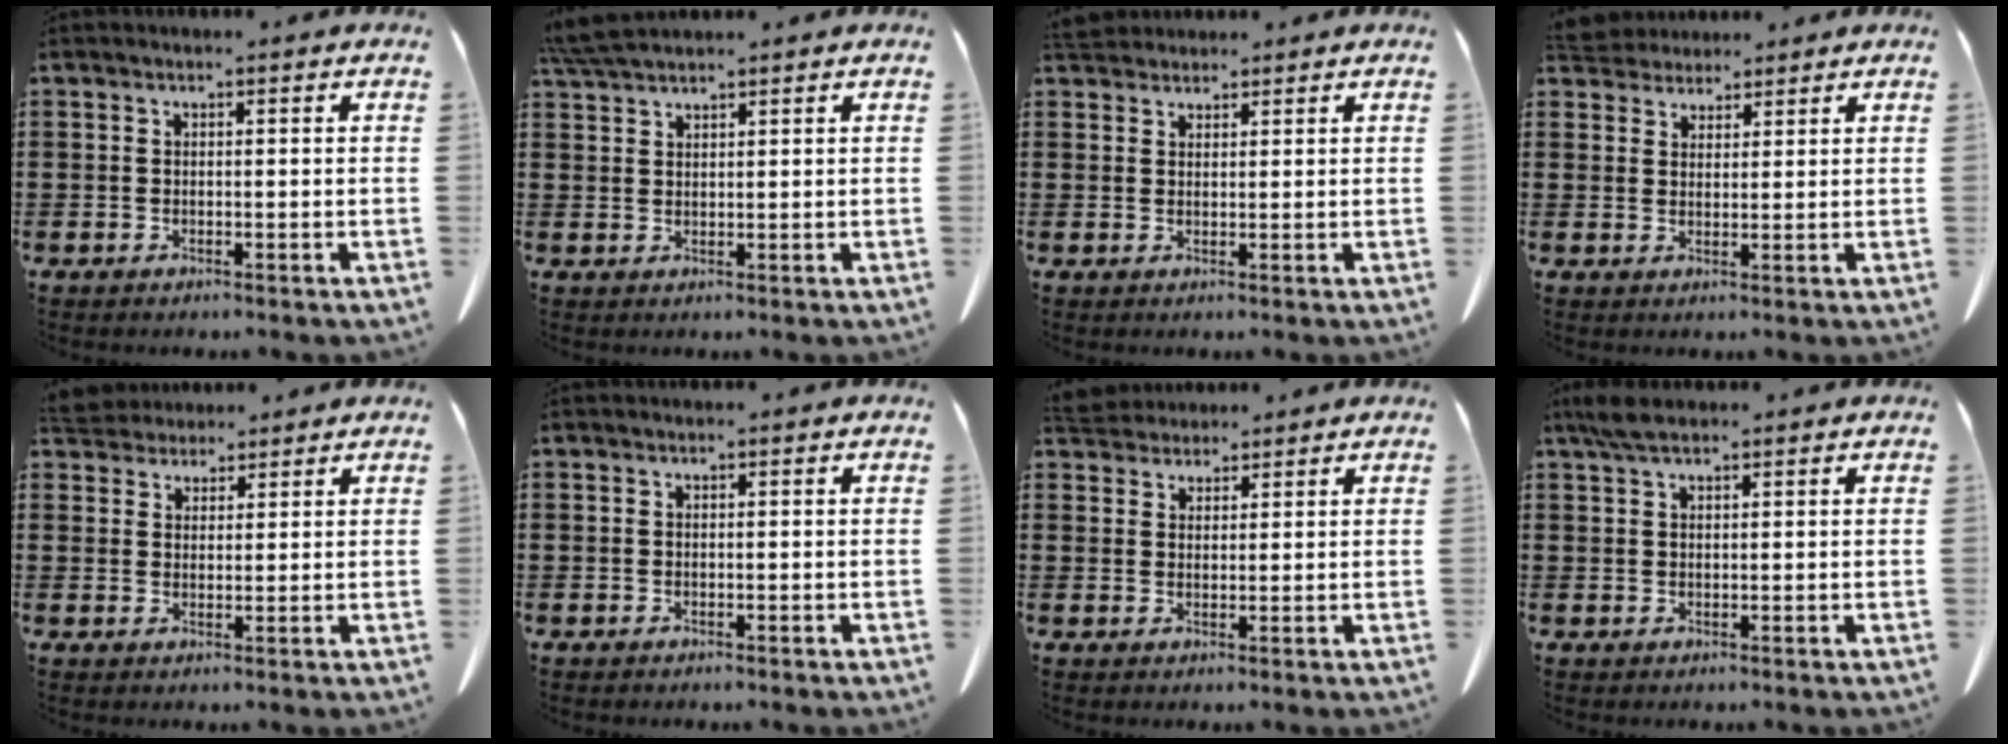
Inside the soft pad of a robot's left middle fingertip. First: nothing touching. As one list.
[{"total": 4.2, "force": [3.7, 0.5, 1.9], "torque": [-0.049, -0.004, 0.070]}, {"total": 3.0, "force": [2.8, 1.0, 0.8], "torque": [-0.023, -0.002, 0.055]}, {"total": 3.9, "force": [3.7, 1.1, 0.3], "torque": [-0.019, -0.008, 0.071]}, {"total": 4.0, "force": [3.8, 1.1, 0.5], "torque": [-0.024, -0.008, 0.073]}, {"total": 0.0}, {"total": 3.6, "force": [3.4, 1.0, 0.4], "torque": [-0.021, -0.006, 0.067]}, {"total": 3.2, "force": [2.2, 1.0, 2.1], "torque": [-0.047, 0.003, 0.041]}]